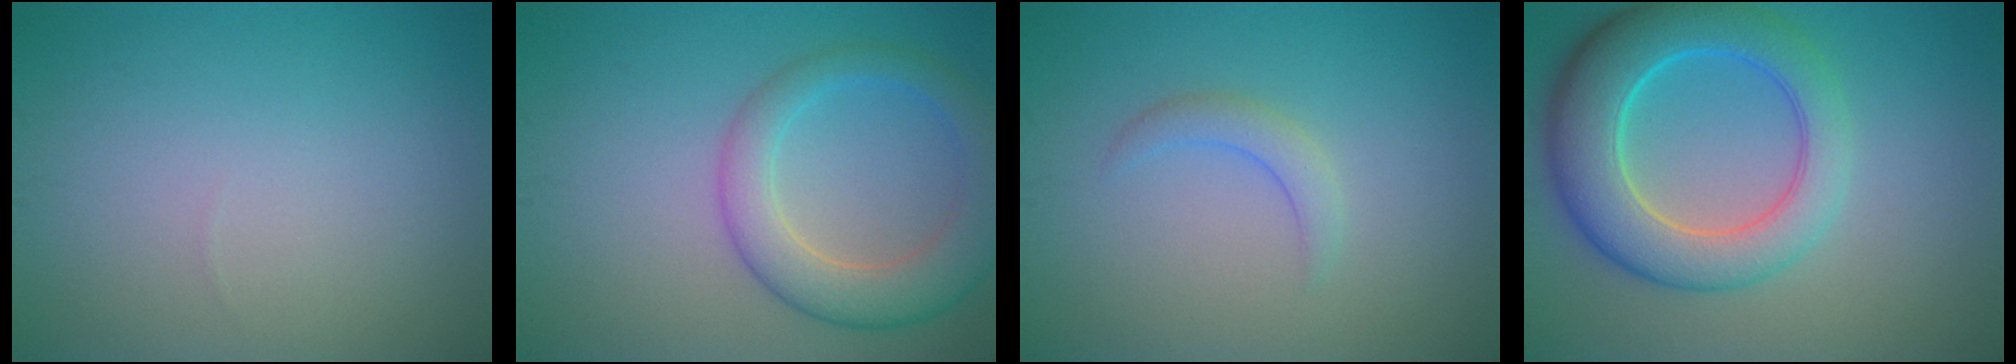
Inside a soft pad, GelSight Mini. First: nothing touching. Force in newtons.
{"total": 5.4, "press": 5.4, "slide": 0.2}
{"total": 1.7, "press": 1.7, "slide": 0.2}
{"total": 8.2, "press": 8.2, "slide": 0.6}